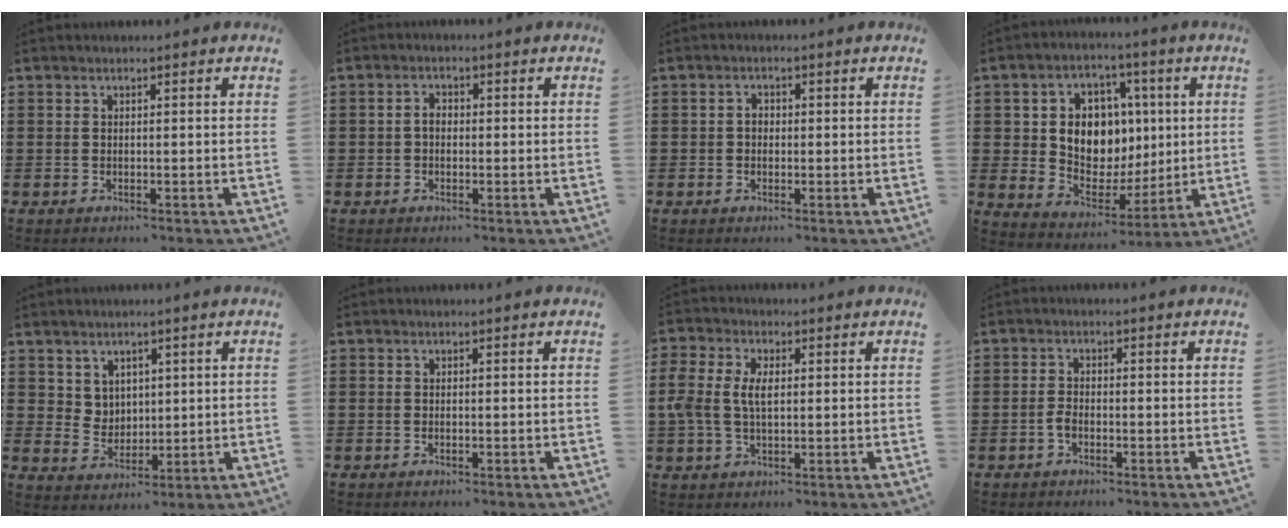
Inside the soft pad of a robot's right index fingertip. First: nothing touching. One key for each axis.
{"total": 1.8, "fx": -0.3, "fy": 1.1, "fz": 1.4, "tx": -0.036, "ty": -0.002, "tz": -0.008}
{"total": 1.3, "fx": -0.1, "fy": 0.9, "fz": 0.9, "tx": -0.018, "ty": 0.002, "tz": -0.003}
{"total": 9.3, "fx": 2.2, "fy": 7.8, "fz": 4.5, "tx": -0.102, "ty": 0.003, "tz": 0.046}
{"total": 4.1, "fx": 2.7, "fy": 3.0, "fz": 0.6, "tx": -0.029, "ty": 0.003, "tz": 0.052}
{"total": 0.0}
{"total": 5.0, "fx": 0.5, "fy": 2.9, "fz": 4.0, "tx": -0.105, "ty": 0.003, "tz": 0.000}
{"total": 1.8, "fx": -0.8, "fy": 0.9, "fz": 1.4, "tx": -0.036, "ty": -0.001, "tz": -0.018}